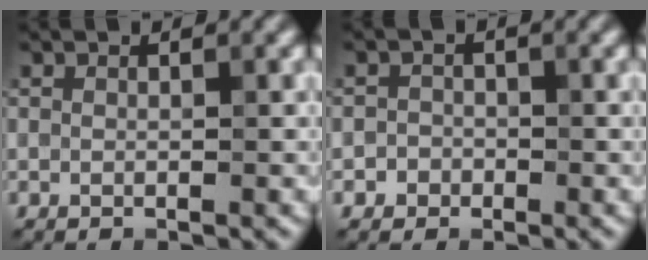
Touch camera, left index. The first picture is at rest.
{"total": 1.4, "force": [-0.6, 1.3, 0.0], "torque": [0.019, 0.003, -0.016]}